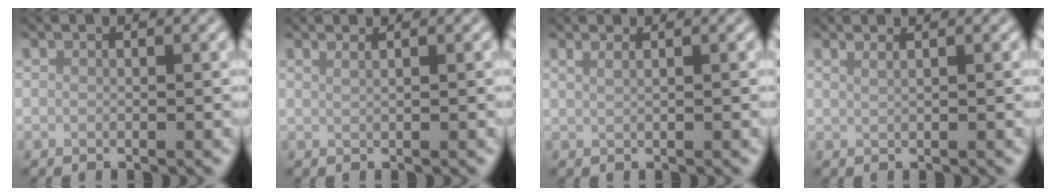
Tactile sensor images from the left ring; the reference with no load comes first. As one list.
[{"total": 1.8, "force": [1.1, 0.9, 1.1], "torque": [0.002, -0.003, -0.004]}, {"total": 1.8, "force": [1.1, 0.8, 1.1], "torque": [-0.006, -0.004, 0.004]}, {"total": 2.2, "force": [1.3, 1.1, 1.3], "torque": [0.001, 0.001, -0.005]}]